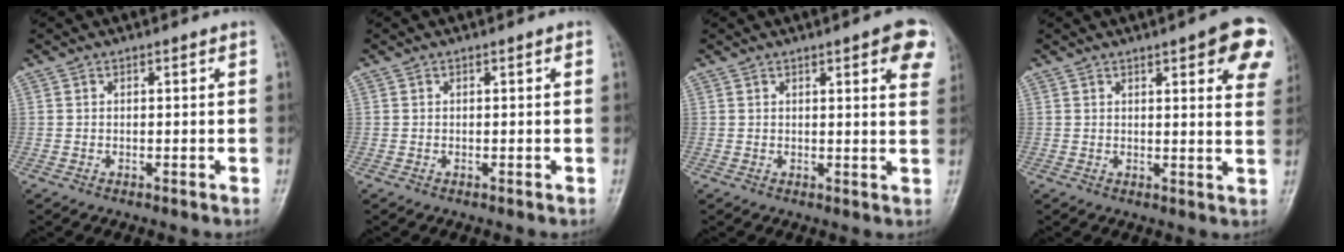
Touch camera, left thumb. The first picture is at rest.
{"total": 0.0}
{"total": 6.4, "force": [2.8, 1.4, 5.6], "torque": [-0.054, -0.004, 0.028]}
{"total": 11.0, "force": [5.5, 3.0, 9.1], "torque": [-0.076, -0.017, 0.059]}